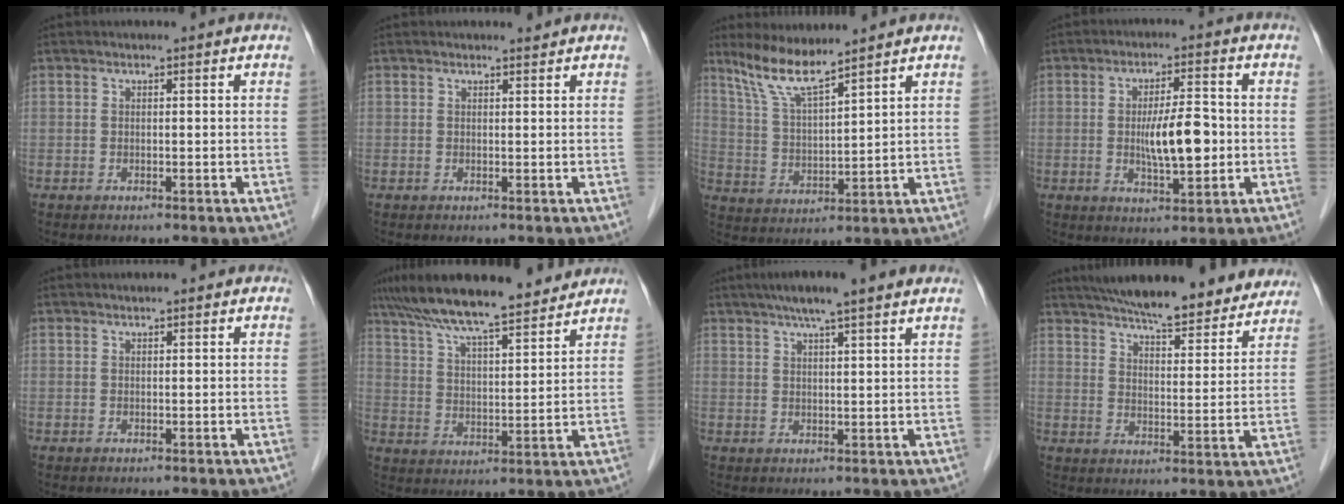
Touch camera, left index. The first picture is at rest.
{"total": 0.7, "force": [0.7, 0.0, -0.1], "torque": [-0.011, -0.005, 0.010]}
{"total": 7.3, "force": [6.3, 0.0, 3.7], "torque": [-0.085, -0.005, 0.130]}
{"total": 7.3, "force": [-0.5, 1.8, 7.1], "torque": [-0.129, -0.001, -0.008]}
{"total": 0.7, "force": [0.6, 0.3, 0.3], "torque": [-0.013, 0.005, 0.007]}
{"total": 16.3, "force": [14.1, 1.9, 7.9], "torque": [-0.138, 0.024, 0.228]}
{"total": 8.1, "force": [6.1, 0.2, 5.3], "torque": [-0.083, 0.028, 0.090]}
{"total": 21.8, "force": [19.2, 4.4, 9.3], "torque": [-0.137, 0.002, 0.250]}